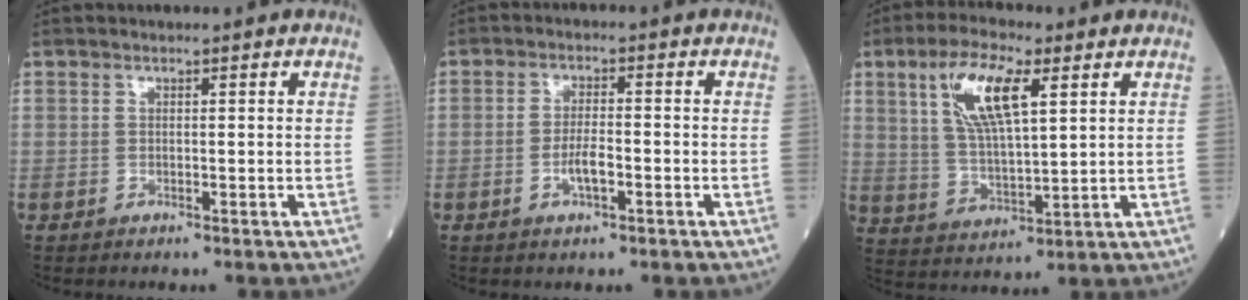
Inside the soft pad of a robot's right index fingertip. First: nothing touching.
{"total": 3.5, "force": [-1.3, 0.7, 3.1], "torque": [-0.065, 0.000, -0.025]}
{"total": 10.8, "force": [4.4, 2.7, 9.5], "torque": [-0.197, 0.008, 0.087]}